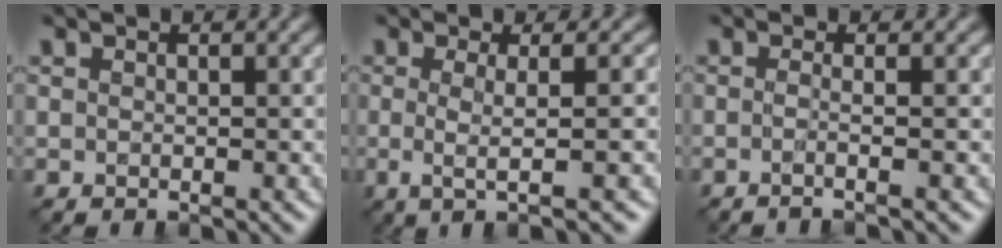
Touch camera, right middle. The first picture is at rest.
{"total": 4.2, "force": [-0.3, 0.9, 4.1], "torque": [-0.067, -0.002, -0.010]}
{"total": 2.7, "force": [-0.2, 1.2, 2.4], "torque": [-0.016, -0.010, -0.037]}